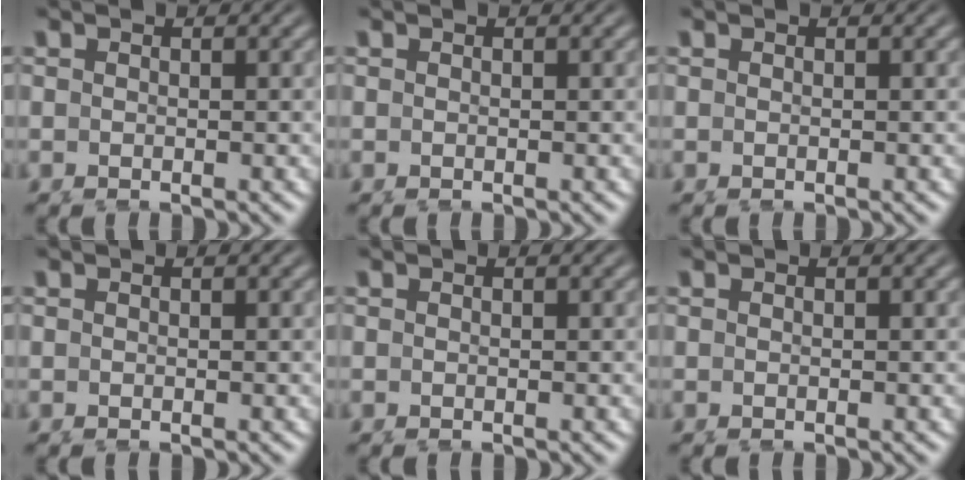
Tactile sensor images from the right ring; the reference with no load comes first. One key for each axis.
{"total": 0.0}
{"total": 0.0}
{"total": 0.0}
{"total": 0.0}
{"total": 0.0}